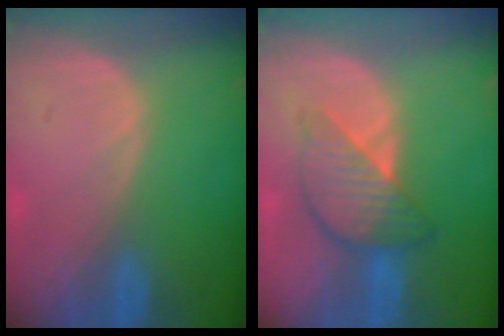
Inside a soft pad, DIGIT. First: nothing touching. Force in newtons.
{"total": 6.3, "press": 6.2, "slide": 0.4}